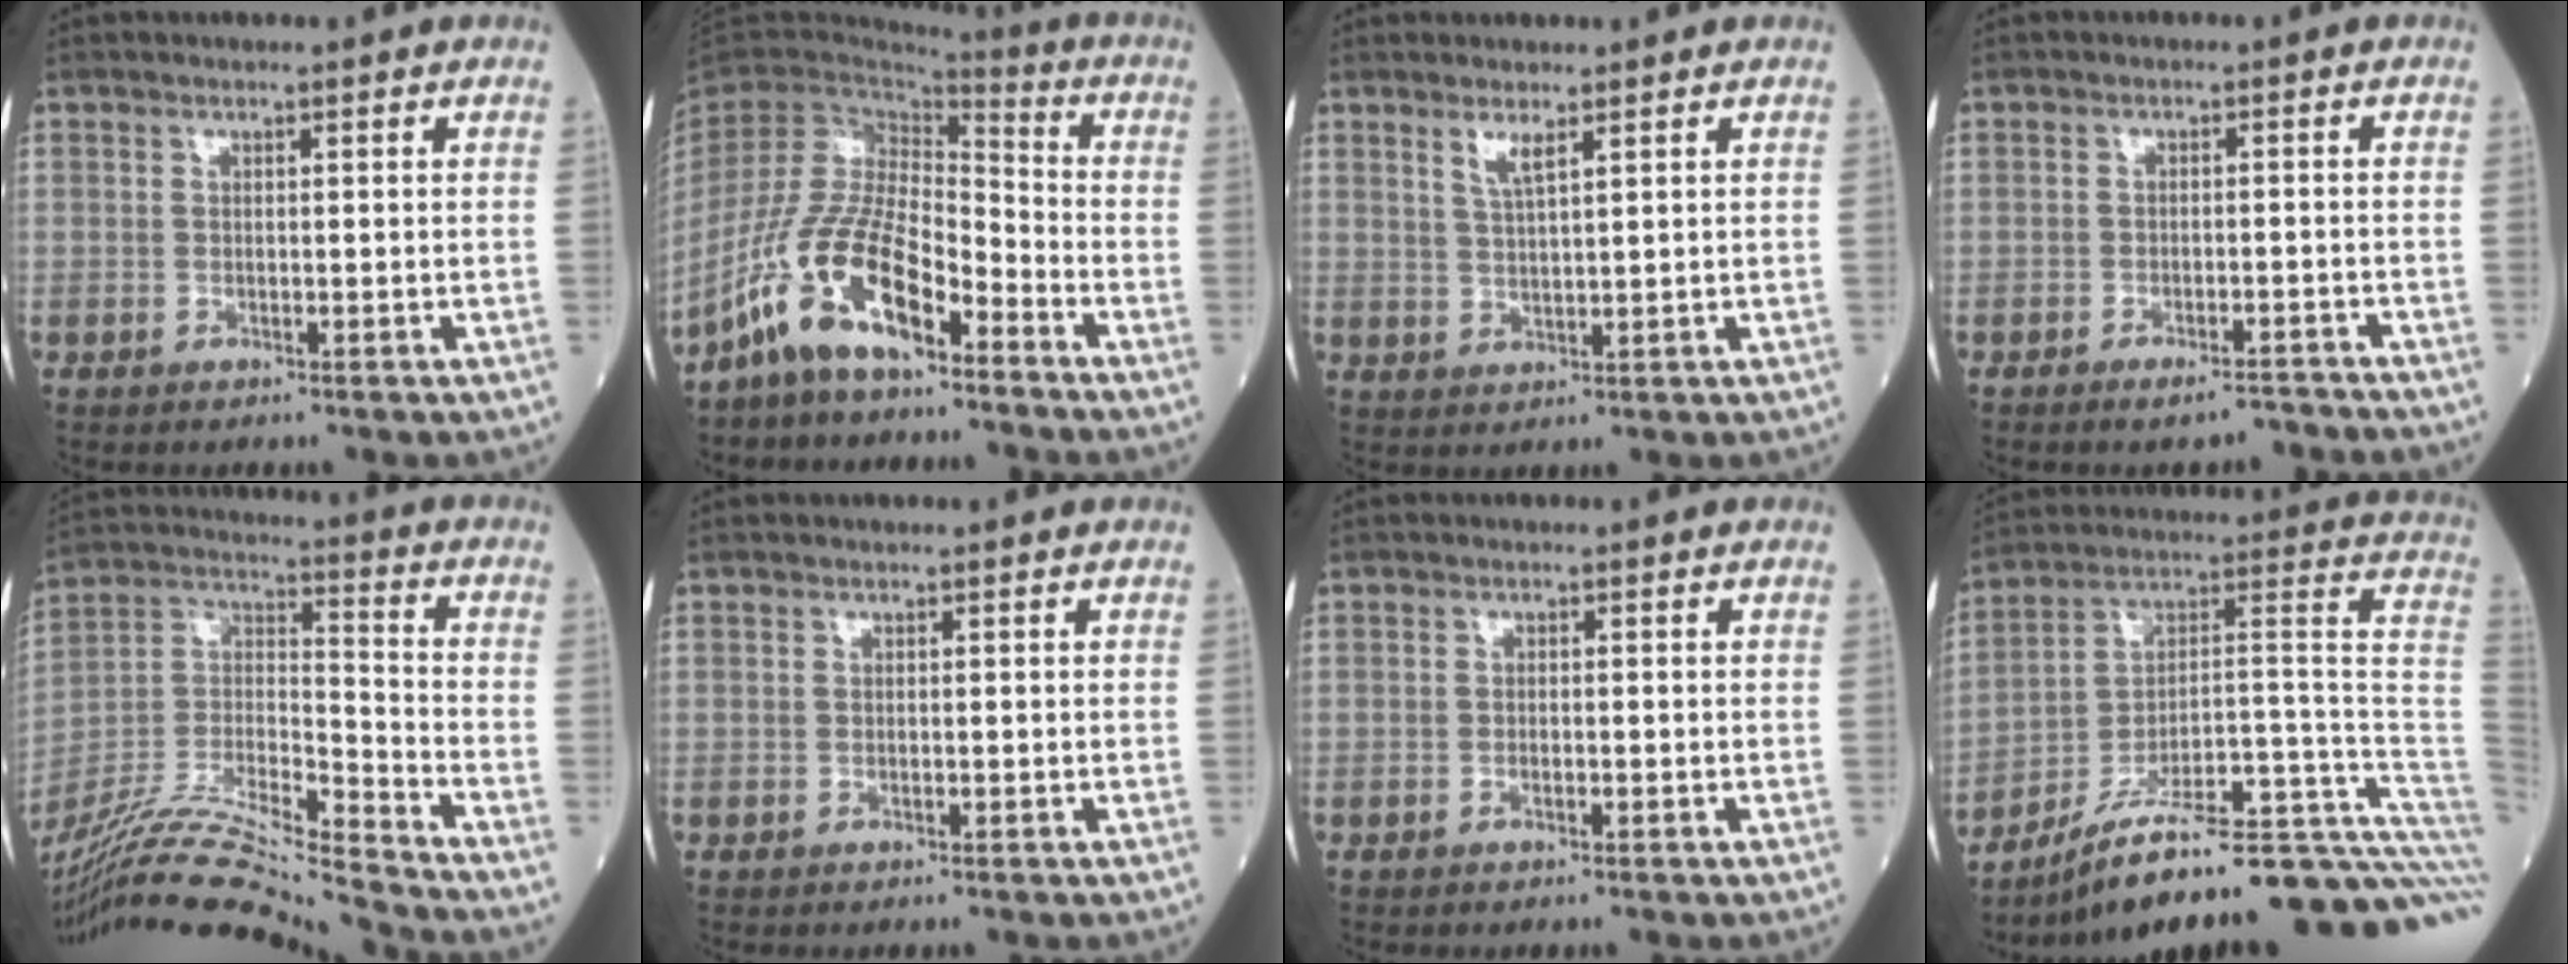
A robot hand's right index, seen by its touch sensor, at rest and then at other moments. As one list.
[{"total": 12.6, "force": [-8.0, 3.9, 8.8], "torque": [-0.191, 0.003, -0.157]}, {"total": 2.8, "force": [1.8, 0.2, 2.1], "torque": [-0.047, -0.005, 0.038]}, {"total": 4.0, "force": [-3.5, 0.8, 1.7], "torque": [-0.019, -0.001, -0.049]}, {"total": 21.2, "force": [-19.5, -1.3, 8.2], "torque": [-0.178, -0.012, -0.350]}, {"total": 0.0}, {"total": 0.7, "force": [-0.4, 0.2, 0.5], "torque": [-0.010, 0.001, -0.005]}, {"total": 29.9, "force": [-23.7, 1.3, 18.3], "torque": [-0.139, 0.021, -0.350]}]